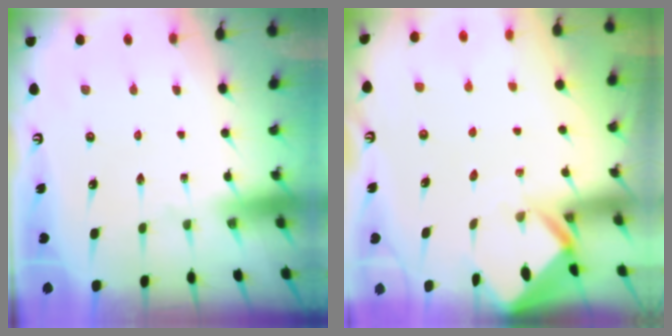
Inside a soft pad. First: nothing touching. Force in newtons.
{"total": 2.4, "press": 2.4, "slide": 0.1}